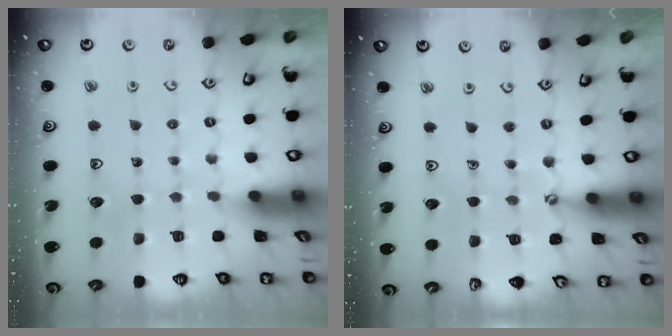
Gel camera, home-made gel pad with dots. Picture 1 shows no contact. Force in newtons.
{"total": 0.9, "press": 0.9, "slide": 0.1}